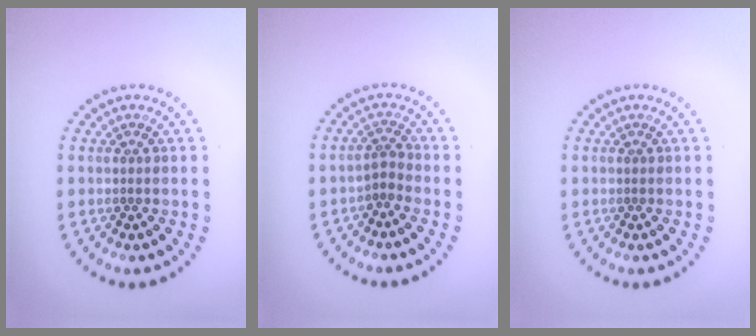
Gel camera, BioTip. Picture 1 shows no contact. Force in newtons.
{"total": 1.7, "press": 1.2, "slide": 1.2}
{"total": 0.0}